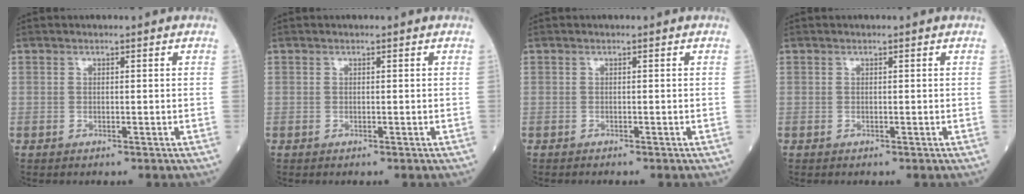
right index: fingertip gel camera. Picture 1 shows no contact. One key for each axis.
{"total": 0.0}
{"total": 0.6, "fx": -0.5, "fy": 0.0, "fz": 0.3, "tx": -0.002, "ty": -0.001, "tz": -0.010}
{"total": 0.0}